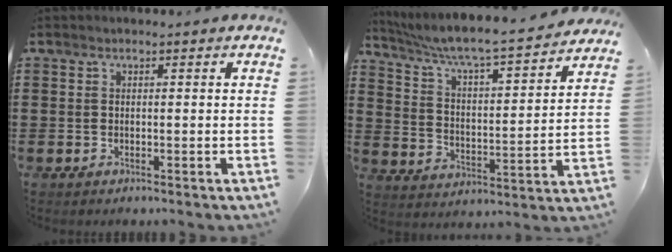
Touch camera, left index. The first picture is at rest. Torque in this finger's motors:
{"motor_torque": [2.14, 0.00, 0.25, 0.11]}